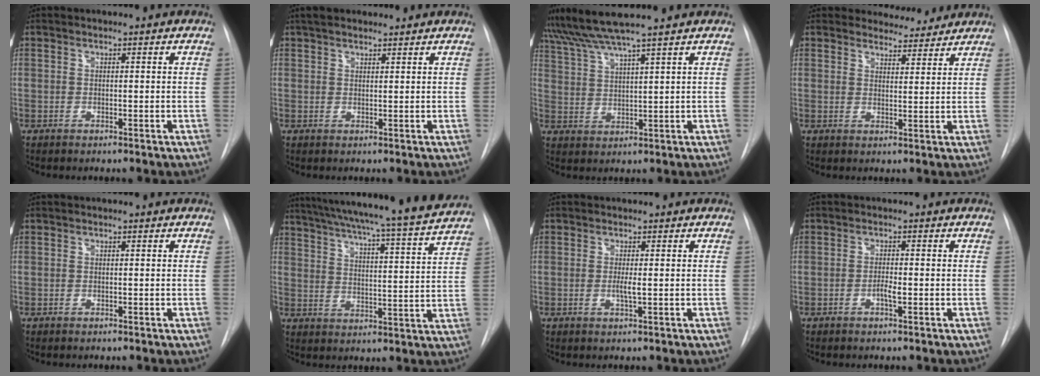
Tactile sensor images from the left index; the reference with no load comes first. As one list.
[{"total": 4.3, "force": [3.5, 1.5, 1.9], "torque": [-0.025, 0.025, 0.057]}, {"total": 6.5, "force": [5.6, -1.5, 2.9], "torque": [-0.065, 0.010, 0.109]}, {"total": 4.9, "force": [4.6, 1.5, 0.0], "torque": [0.005, -0.006, 0.054]}, {"total": 0.0}, {"total": 23.8, "force": [21.5, -0.4, 10.4], "torque": [-0.172, -0.043, 0.281]}, {"total": 1.4, "force": [-0.3, 0.0, 1.4], "torque": [-0.031, -0.006, -0.007]}, {"total": 1.6, "force": [-0.9, 0.2, 1.3], "torque": [-0.024, -0.002, -0.019]}]